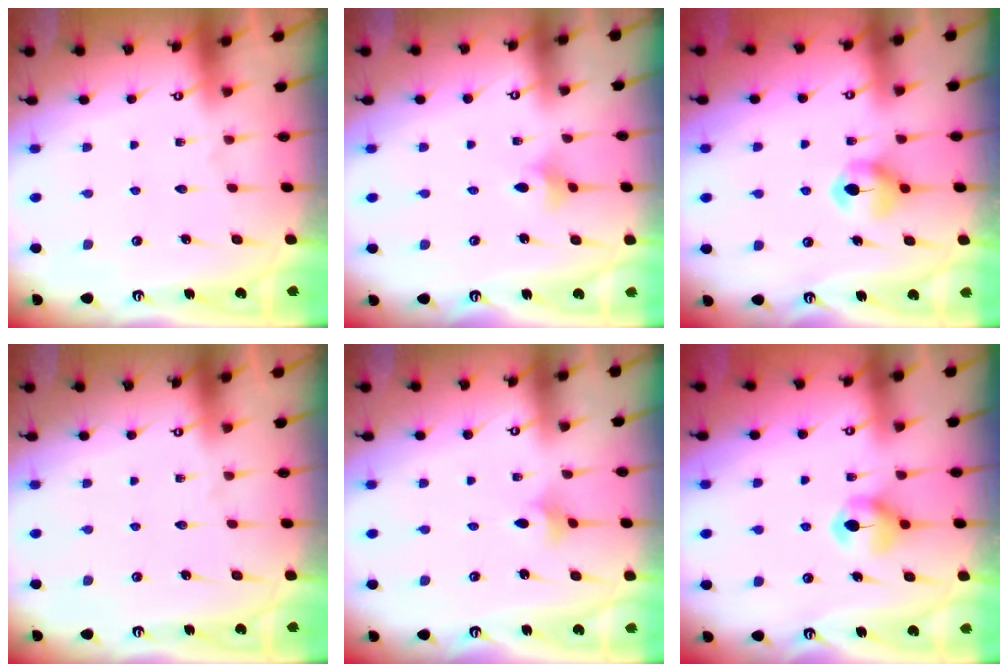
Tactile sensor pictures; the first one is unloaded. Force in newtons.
{"total": 3.4, "press": 3.4, "slide": 0.7}
{"total": 6.5, "press": 6.5, "slide": 0.5}
{"total": 0.0}
{"total": 2.5, "press": 2.4, "slide": 0.6}
{"total": 6.5, "press": 6.5, "slide": 0.5}